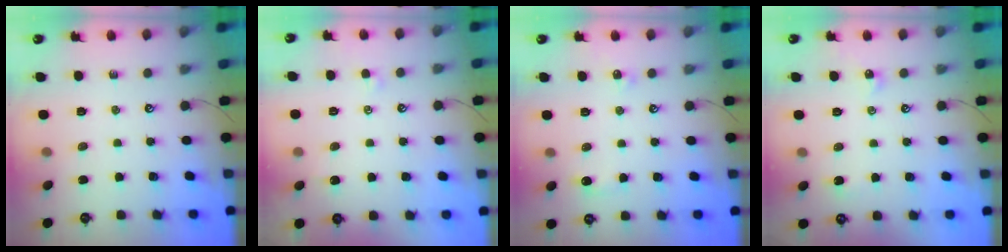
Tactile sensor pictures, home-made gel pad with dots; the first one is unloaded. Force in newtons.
{"total": 1.4, "press": 1.3, "slide": 0.4}
{"total": 3.4, "press": 3.4, "slide": 0.6}
{"total": 3.1, "press": 3.1, "slide": 0.5}